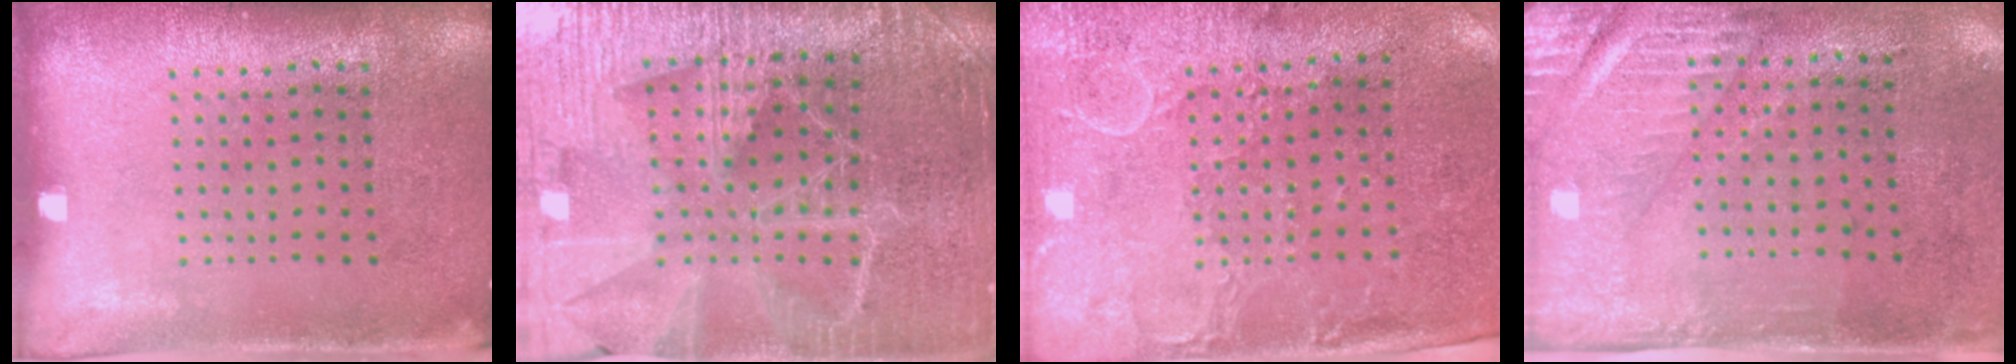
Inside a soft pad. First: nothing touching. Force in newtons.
{"total": 4.8, "press": 4.5, "slide": 1.7}
{"total": 2.9, "press": 2.3, "slide": 1.7}
{"total": 3.0, "press": 2.5, "slide": 1.6}